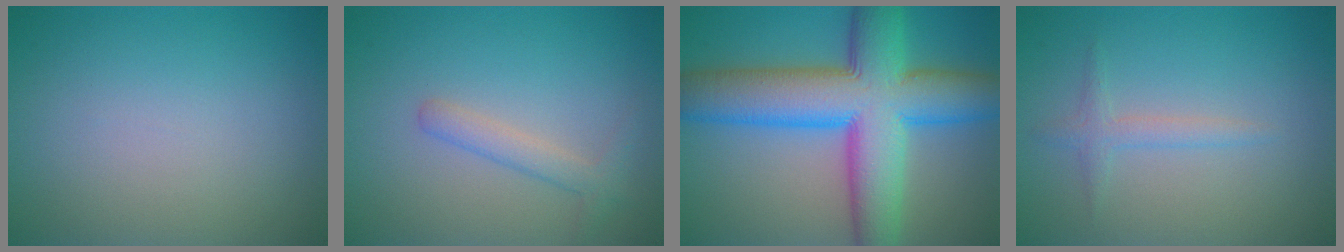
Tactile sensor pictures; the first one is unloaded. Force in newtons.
{"total": 2.0, "press": 2.0, "slide": 0.0}
{"total": 12.8, "press": 12.8, "slide": 0.2}
{"total": 1.5, "press": 1.5, "slide": 0.1}